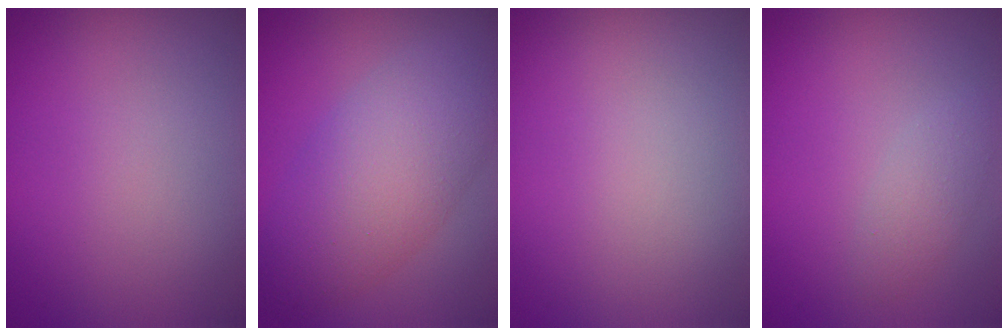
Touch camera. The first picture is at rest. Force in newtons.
{"total": 7.0, "press": 7.0, "slide": 0.5}
{"total": 0.0}
{"total": 1.6, "press": 1.6, "slide": 0.0}